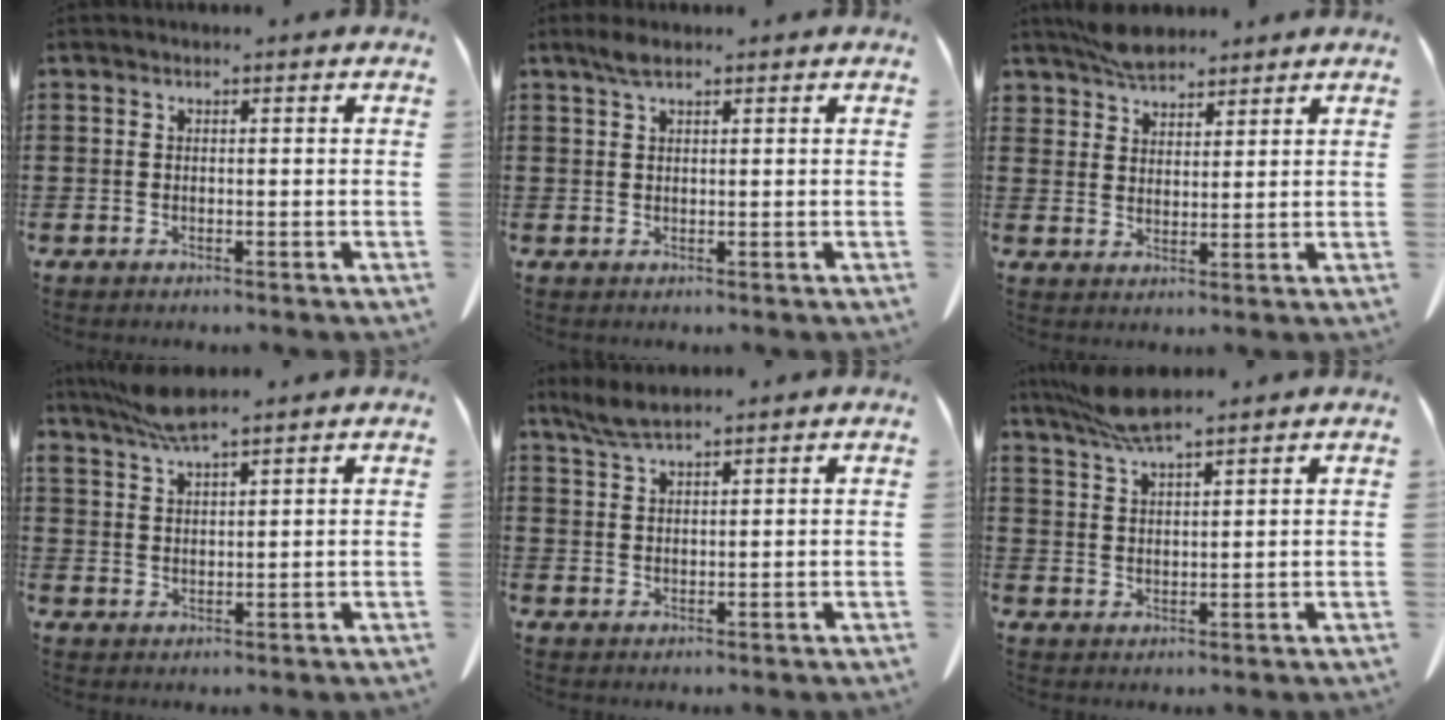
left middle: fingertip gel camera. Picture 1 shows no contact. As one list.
[{"total": 2.3, "force": [1.4, 0.6, 1.8], "torque": [-0.039, 0.004, 0.024]}, {"total": 4.8, "force": [4.4, 1.7, 0.9], "torque": [-0.030, -0.006, 0.086]}, {"total": 4.5, "force": [3.9, 0.4, 2.4], "torque": [-0.057, -0.008, 0.072]}, {"total": 3.3, "force": [2.7, 0.3, 1.9], "torque": [-0.044, -0.001, 0.050]}, {"total": 5.7, "force": [4.8, 0.7, 3.1], "torque": [-0.073, -0.008, 0.088]}]